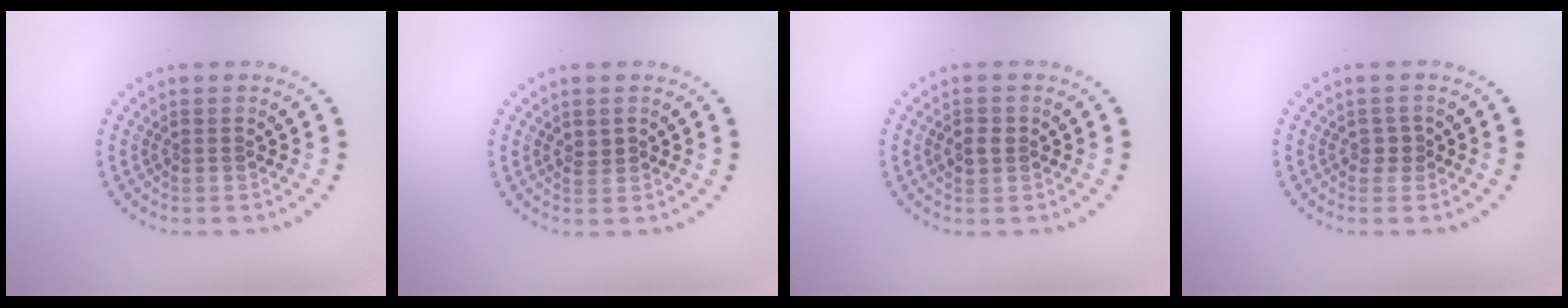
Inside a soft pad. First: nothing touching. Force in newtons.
{"total": 0.9, "press": 0.9, "slide": 0.3}
{"total": 1.4, "press": 1.4, "slide": 0.3}
{"total": 1.0, "press": 0.9, "slide": 0.5}